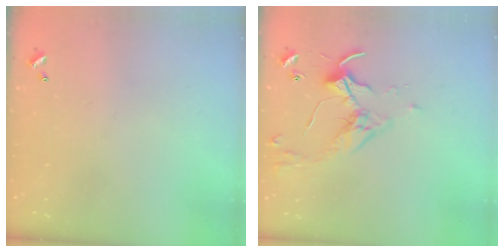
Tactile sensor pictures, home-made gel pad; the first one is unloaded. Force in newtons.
{"total": 3.5, "press": 3.4, "slide": 0.8}